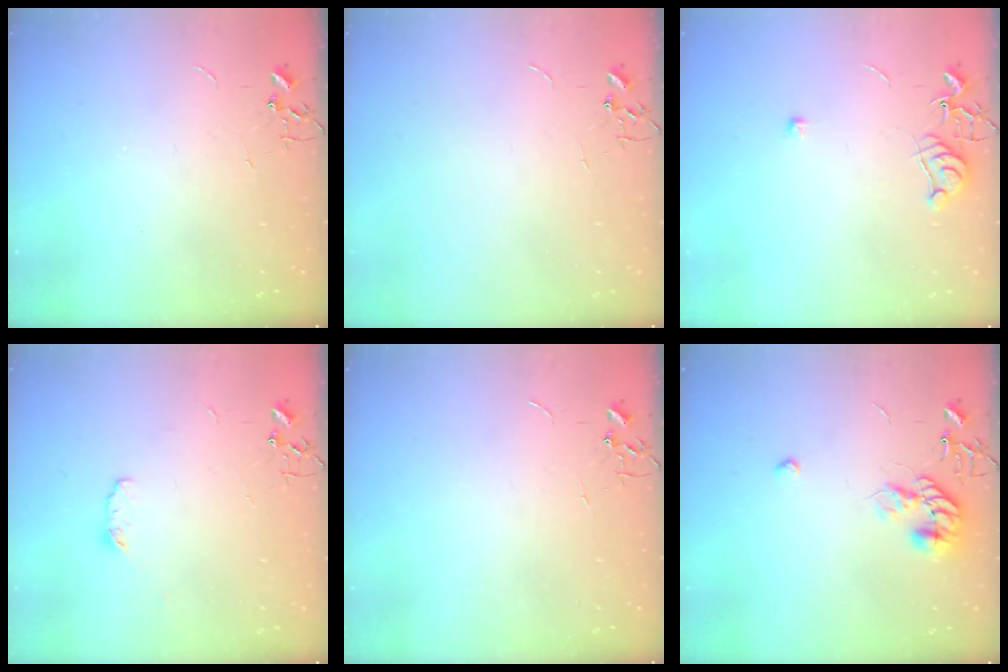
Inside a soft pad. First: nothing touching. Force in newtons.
{"total": 0.0}
{"total": 6.6, "press": 6.6, "slide": 0.7}
{"total": 3.4, "press": 3.3, "slide": 1.0}
{"total": 0.0}
{"total": 10.6, "press": 10.5, "slide": 0.8}